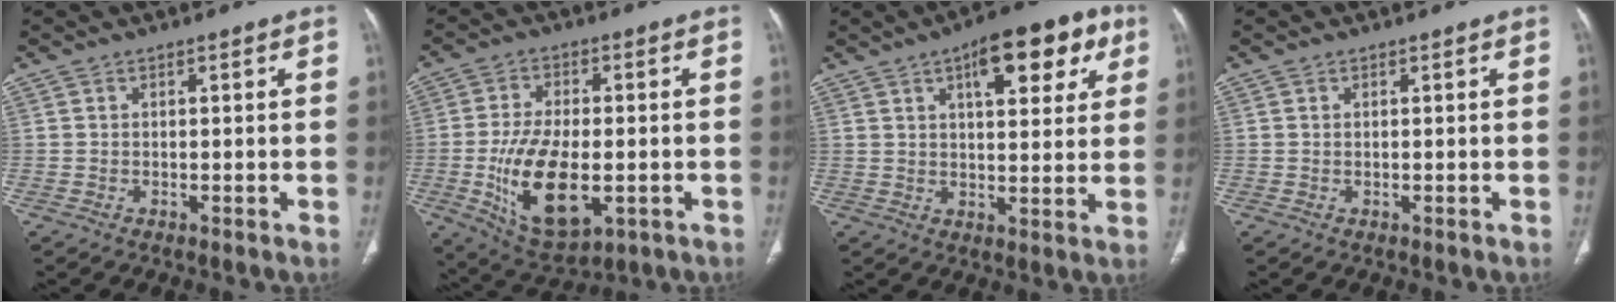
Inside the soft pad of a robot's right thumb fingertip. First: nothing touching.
{"total": 15.4, "force": [-3.4, 7.9, 12.7], "torque": [-0.221, -0.007, -0.041]}
{"total": 15.2, "force": [7.0, 6.4, 11.9], "torque": [-0.121, -0.007, 0.091]}
{"total": 0.0}